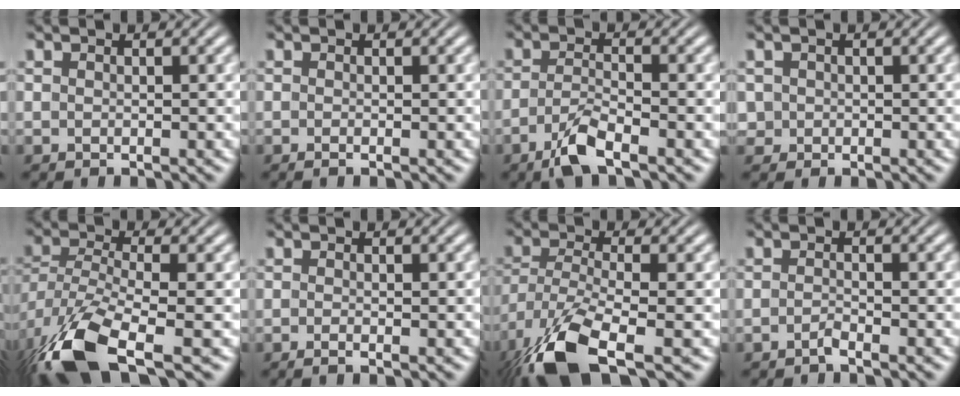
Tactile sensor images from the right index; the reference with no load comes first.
{"total": 0.6, "force": [-0.4, 0.1, 0.3], "torque": [-0.003, 0.002, -0.009]}
{"total": 3.5, "force": [-2.7, 0.6, 2.2], "torque": [-0.037, -0.003, -0.049]}
{"total": 2.3, "force": [-0.2, 2.2, 0.6], "torque": [-0.023, -0.013, 0.001]}
{"total": 9.3, "force": [-5.2, 4.3, 6.4], "torque": [-0.158, -0.050, -0.056]}
{"total": 0.9, "force": [-0.7, 0.1, 0.5], "torque": [-0.010, 0.001, -0.015]}
{"total": 8.5, "force": [-4.9, 3.6, 5.9], "torque": [-0.144, -0.046, -0.055]}
{"total": 1.1, "force": [-1.1, -0.1, 0.2], "torque": [-0.001, 0.002, -0.027]}